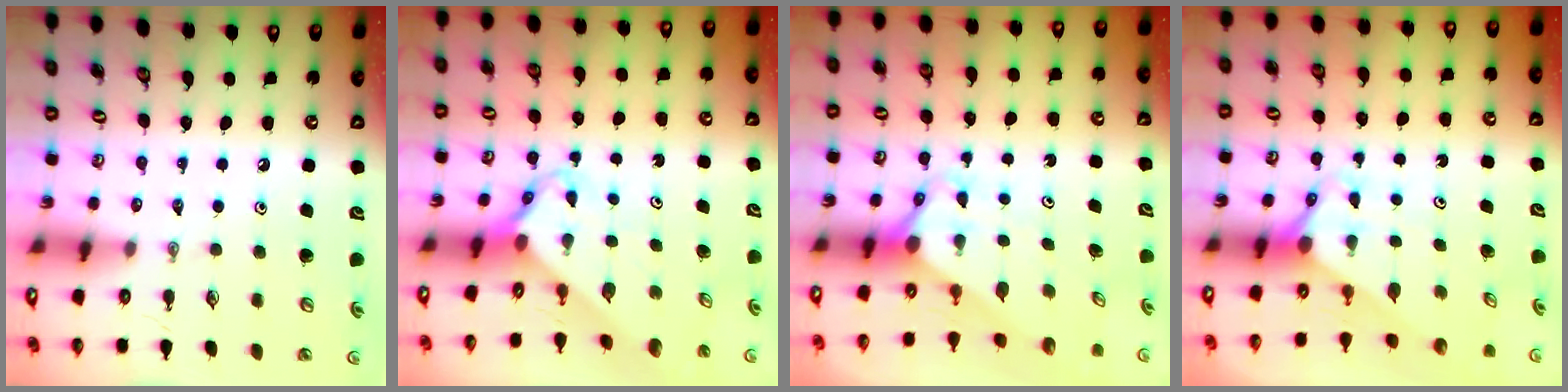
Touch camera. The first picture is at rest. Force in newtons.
{"total": 2.3, "press": 2.3, "slide": 0.2}
{"total": 2.7, "press": 2.7, "slide": 0.0}
{"total": 2.8, "press": 2.8, "slide": 0.0}